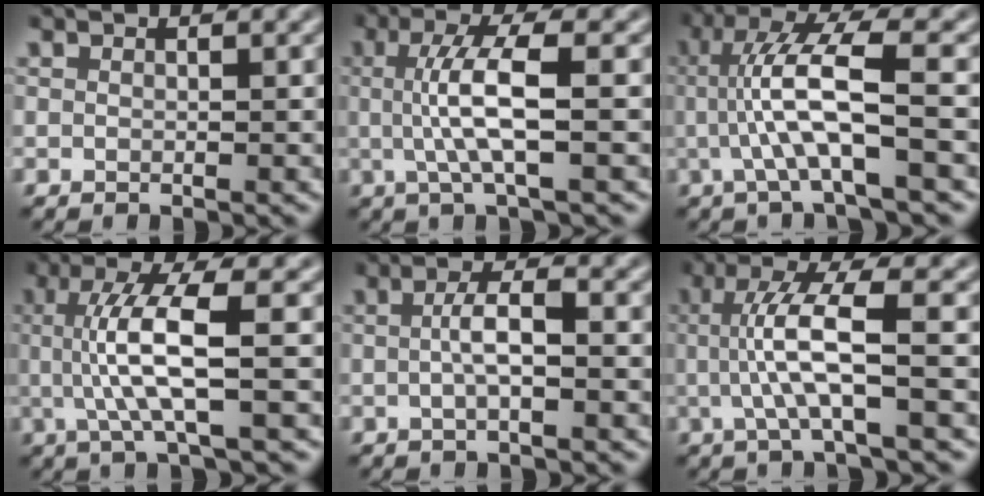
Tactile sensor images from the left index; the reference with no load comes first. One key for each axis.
{"total": 4.9, "fx": -0.5, "fy": 0.9, "fz": 4.8, "tx": -0.096, "ty": 0.005, "tz": -0.002}
{"total": 6.4, "fx": -1.1, "fy": 1.0, "fz": 6.3, "tx": -0.123, "ty": 0.017, "tz": -0.013}
{"total": 6.1, "fx": -0.4, "fy": 1.2, "fz": 6.0, "tx": -0.119, "ty": 0.005, "tz": -0.001}
{"total": 2.5, "fx": -0.6, "fy": 0.4, "fz": 2.4, "tx": -0.044, "ty": 0.007, "tz": -0.008}
{"total": 5.4, "fx": -0.7, "fy": 0.8, "fz": 5.3, "tx": -0.102, "ty": 0.008, "tz": -0.007}